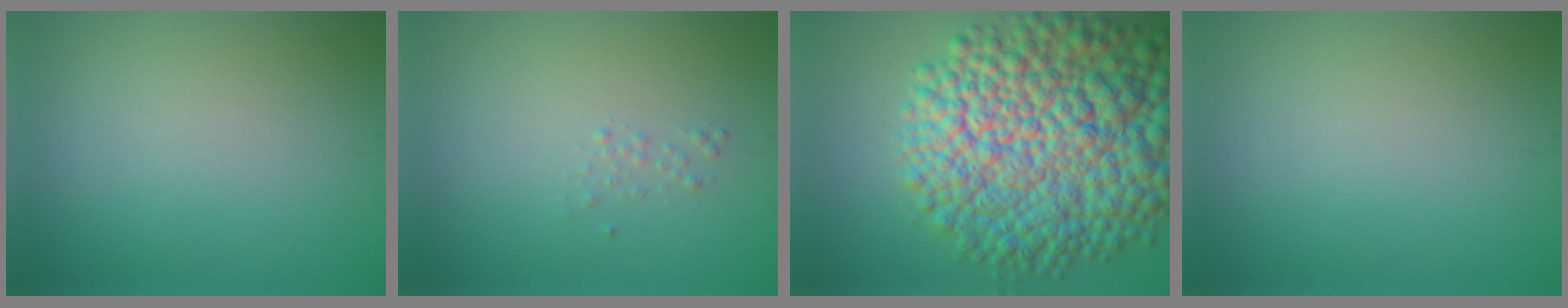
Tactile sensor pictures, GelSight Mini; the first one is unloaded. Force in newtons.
{"total": 0.6, "press": 0.6, "slide": 0.0}
{"total": 16.8, "press": 16.8, "slide": 0.6}
{"total": 0.0}